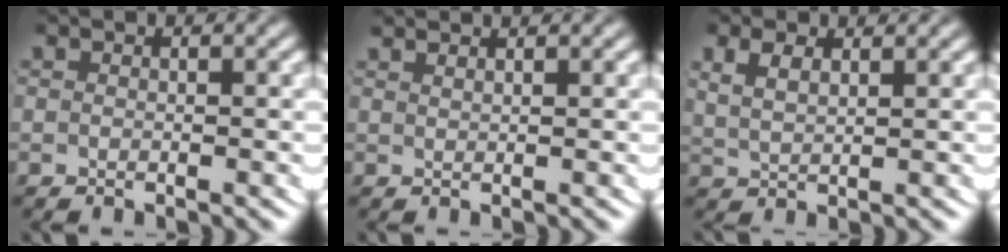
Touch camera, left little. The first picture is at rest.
{"total": 1.6, "force": [1.5, -0.5, 0.3], "torque": [-0.003, -0.001, 0.030]}
{"total": 2.3, "force": [1.5, 1.2, 1.3], "torque": [-0.032, -0.006, 0.035]}